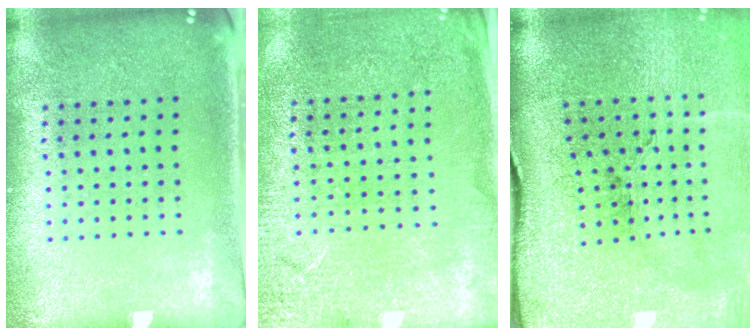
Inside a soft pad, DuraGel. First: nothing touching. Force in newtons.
{"total": 2.7, "press": 2.6, "slide": 0.4}
{"total": 4.5, "press": 3.6, "slide": 2.6}